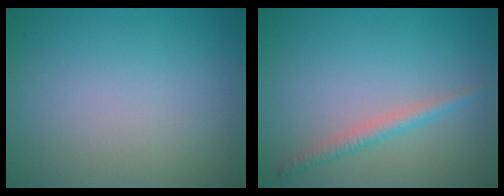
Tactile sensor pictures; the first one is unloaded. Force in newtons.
{"total": 1.8, "press": 1.8, "slide": 0.1}